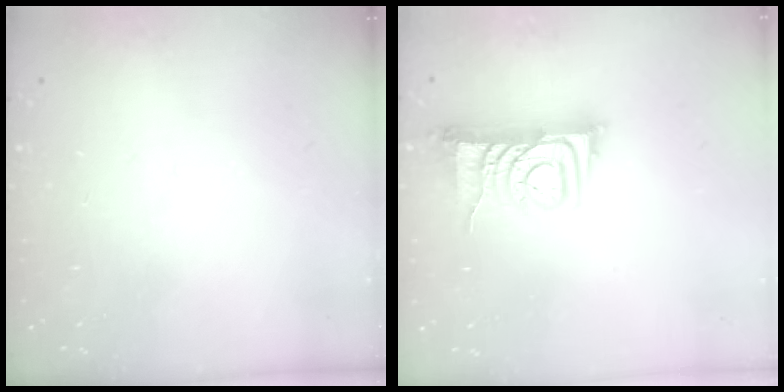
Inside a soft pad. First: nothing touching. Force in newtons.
{"total": 7.9, "press": 7.9, "slide": 1.0}